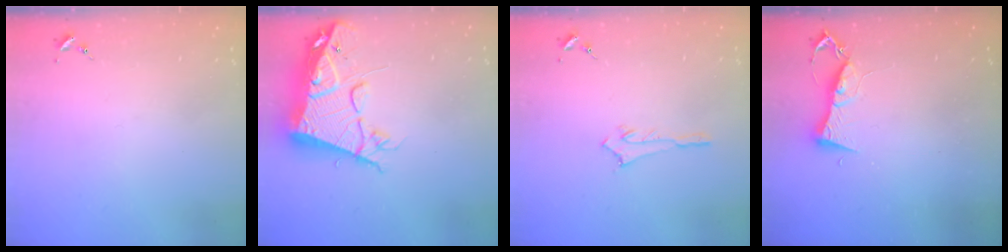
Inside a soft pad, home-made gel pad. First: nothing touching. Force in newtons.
{"total": 18.3, "press": 18.1, "slide": 2.1}
{"total": 2.9, "press": 2.9, "slide": 0.2}
{"total": 7.2, "press": 7.1, "slide": 0.7}